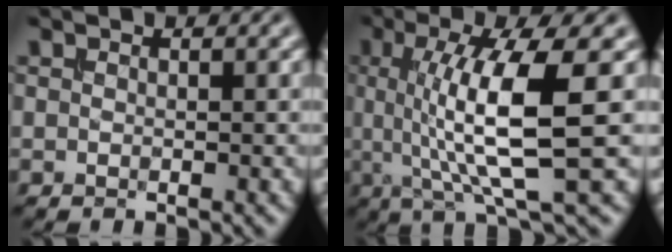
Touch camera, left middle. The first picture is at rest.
{"total": 8.6, "force": [0.6, 1.8, 8.4], "torque": [-0.133, -0.005, 0.014]}